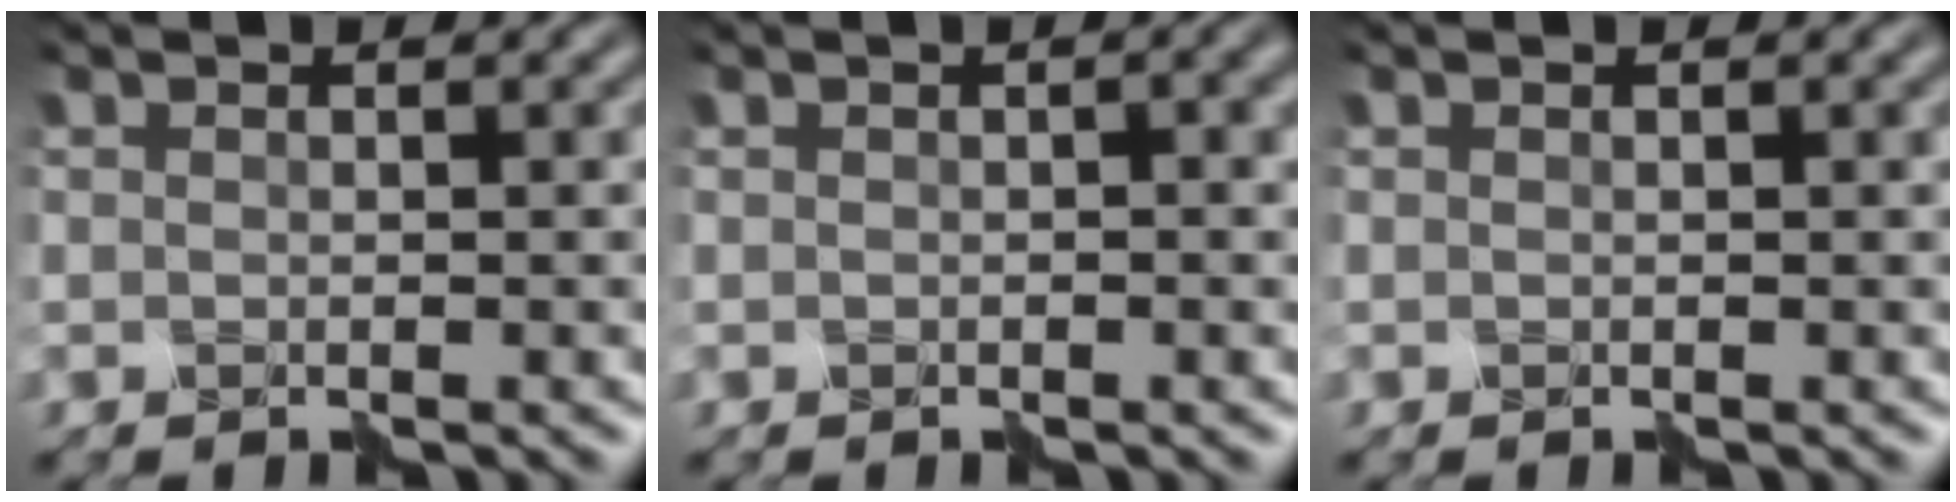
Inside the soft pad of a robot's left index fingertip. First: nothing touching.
{"total": 1.4, "force": [0.2, 0.3, 1.3], "torque": [-0.017, 0.003, 0.000]}
{"total": 0.0}